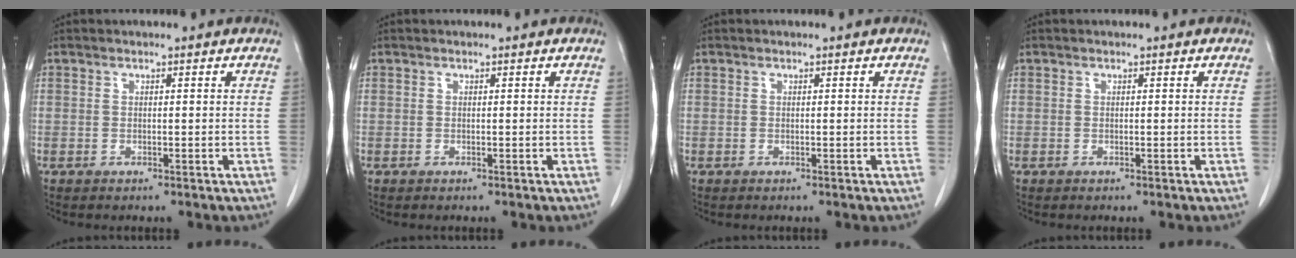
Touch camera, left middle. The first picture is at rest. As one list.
[{"total": 0.0}, {"total": 0.0}, {"total": 0.0}]